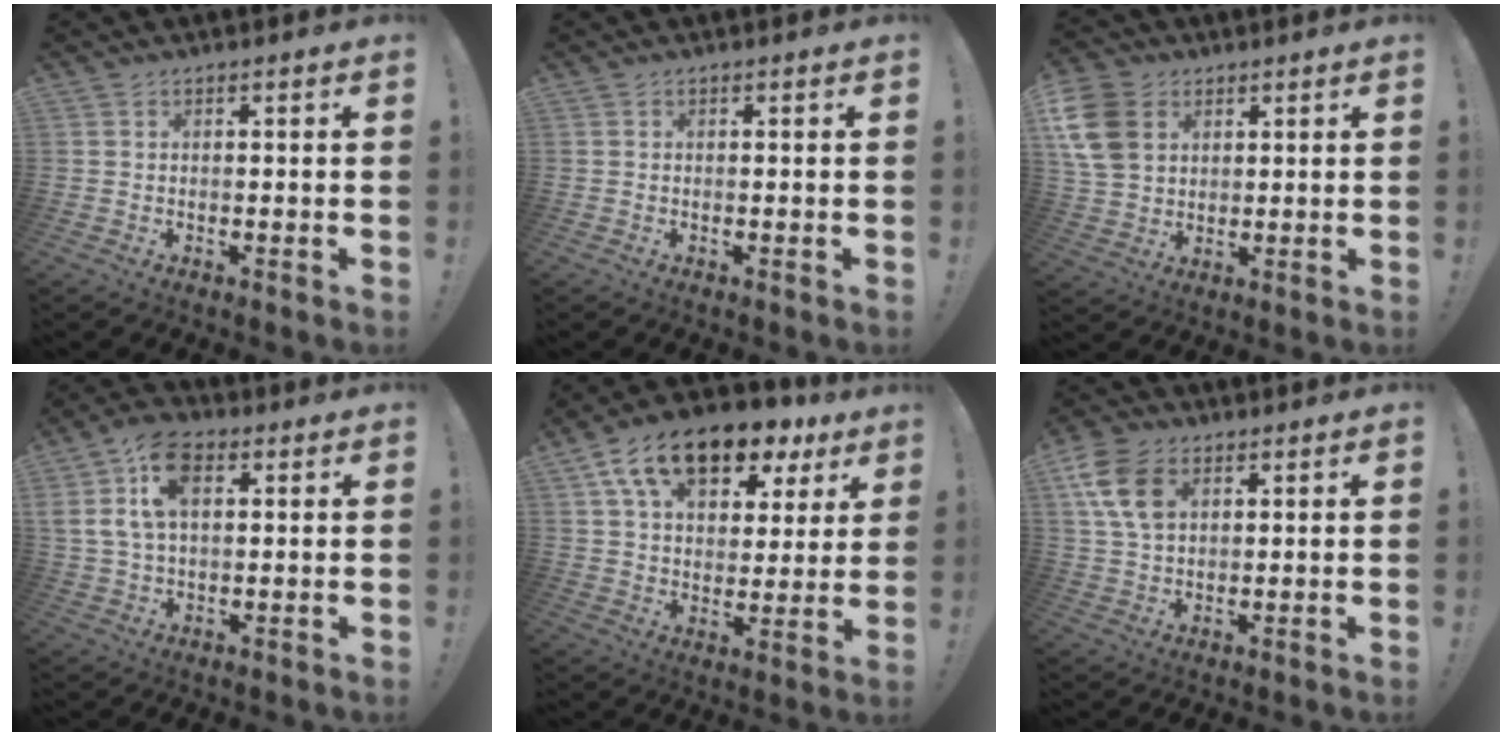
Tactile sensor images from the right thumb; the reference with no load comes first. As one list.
[{"total": 0.0}, {"total": 13.4, "force": [4.8, 10.2, 7.3], "torque": [-0.135, -0.018, 0.098]}, {"total": 12.4, "force": [4.3, 7.4, 9.0], "torque": [-0.166, 0.003, 0.080]}, {"total": 16.8, "force": [10.3, 9.0, 9.7], "torque": [-0.159, -0.054, 0.183]}, {"total": 11.7, "force": [4.4, 7.8, 7.5], "torque": [-0.148, -0.002, 0.085]}]